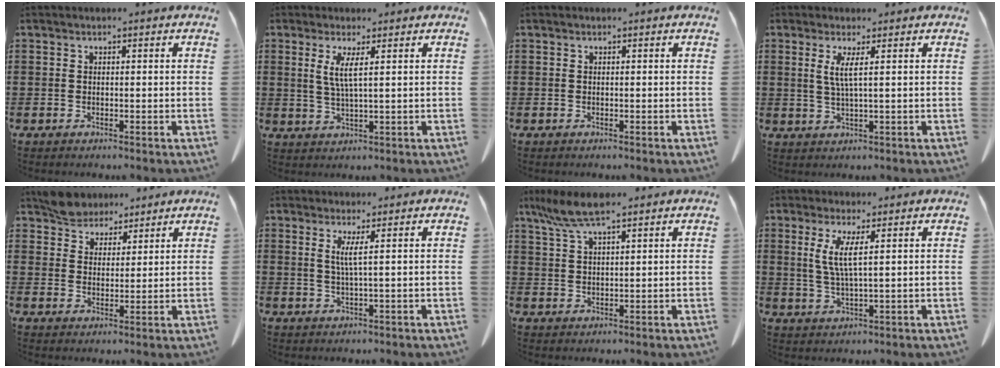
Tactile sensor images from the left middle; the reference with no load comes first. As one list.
[{"total": 3.5, "force": [1.4, 0.0, 3.1], "torque": [-0.070, -0.004, 0.024]}, {"total": 0.0}, {"total": 3.0, "force": [1.0, -0.3, 2.8], "torque": [-0.060, -0.006, 0.015]}, {"total": 4.9, "force": [4.4, 2.1, 0.4], "torque": [-0.027, -0.003, 0.085]}, {"total": 2.6, "force": [0.9, -0.6, 2.4], "torque": [-0.050, -0.009, 0.014]}, {"total": 6.5, "force": [4.6, 1.1, 4.5], "torque": [-0.106, -0.006, 0.082]}, {"total": 4.4, "force": [1.8, 0.3, 4.0], "torque": [-0.086, -0.003, 0.030]}]